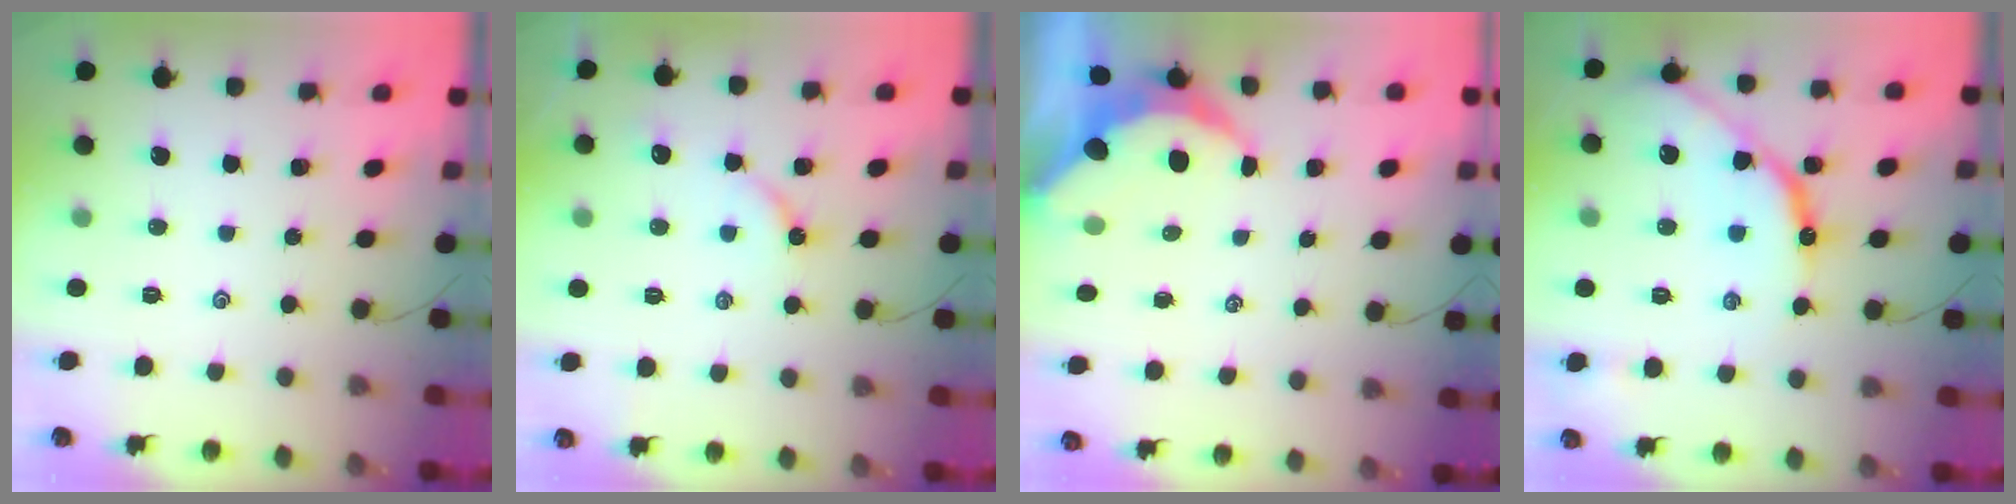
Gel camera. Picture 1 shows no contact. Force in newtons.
{"total": 4.9, "press": 4.9, "slide": 0.8}
{"total": 6.5, "press": 6.4, "slide": 0.9}
{"total": 12.5, "press": 12.4, "slide": 1.1}